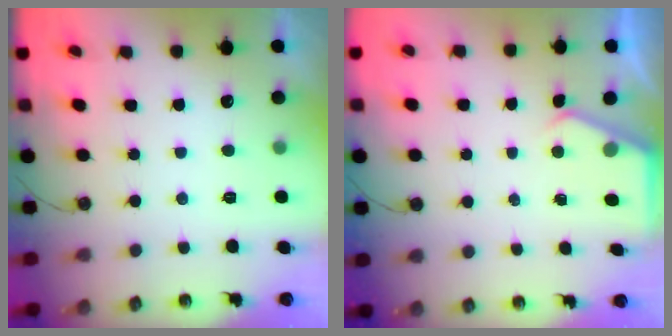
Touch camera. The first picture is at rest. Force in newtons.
{"total": 3.1, "press": 3.1, "slide": 0.5}